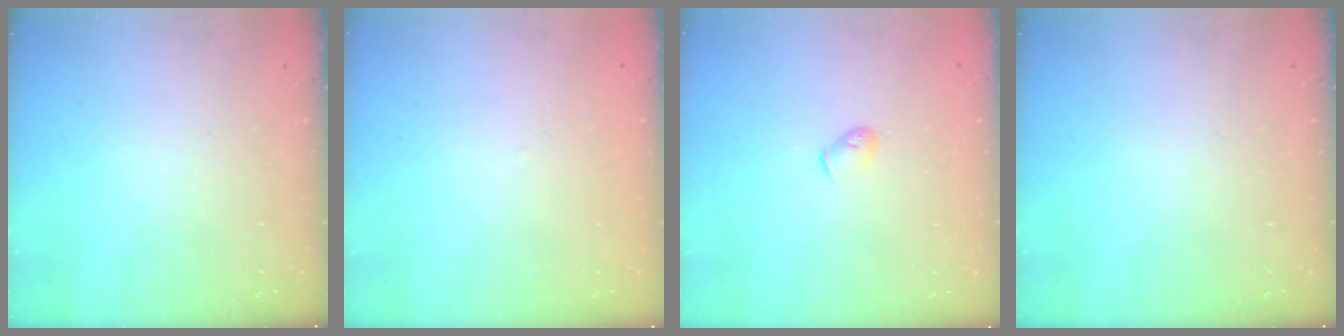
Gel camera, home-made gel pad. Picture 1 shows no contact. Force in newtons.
{"total": 1.6, "press": 1.6, "slide": 0.3}
{"total": 4.0, "press": 3.9, "slide": 1.0}
{"total": 0.0}